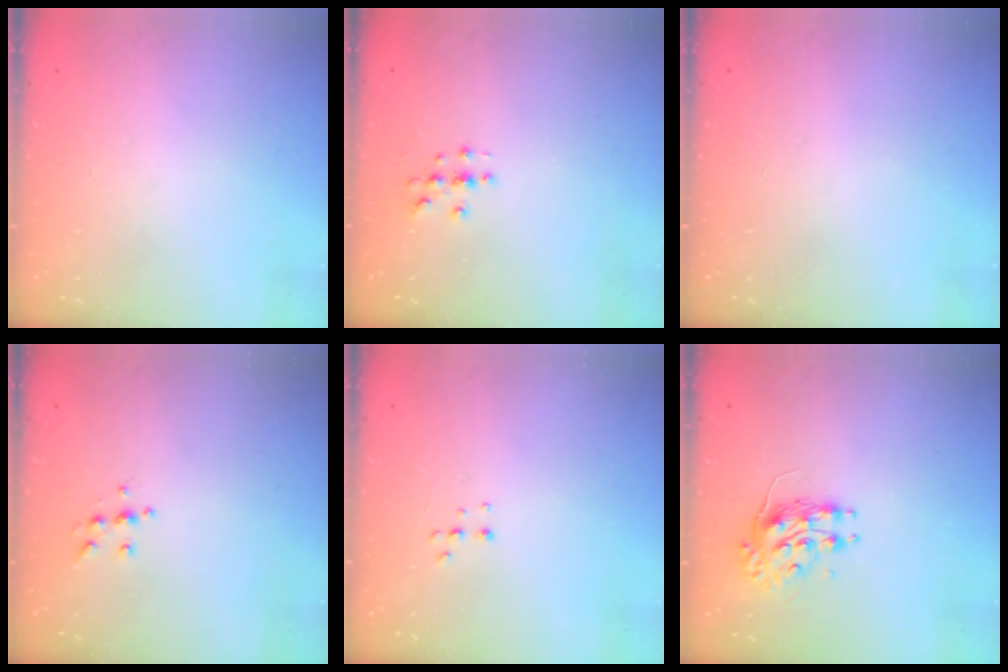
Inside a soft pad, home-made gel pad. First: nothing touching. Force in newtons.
{"total": 3.0, "press": 3.0, "slide": 0.3}
{"total": 0.0}
{"total": 5.7, "press": 5.7, "slide": 0.9}
{"total": 4.5, "press": 4.4, "slide": 0.8}
{"total": 8.1, "press": 8.1, "slide": 0.1}